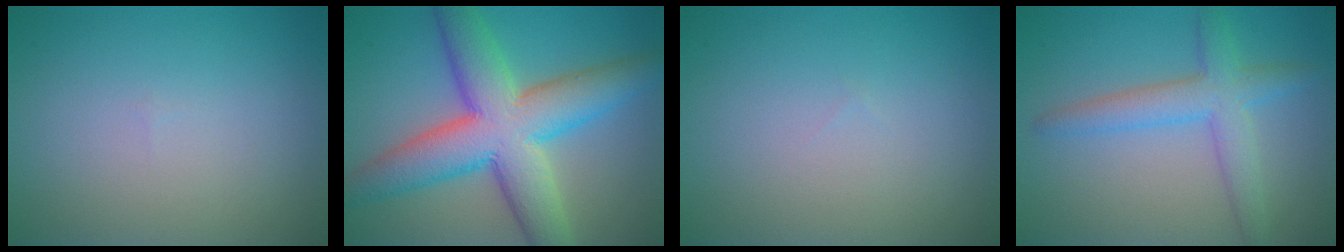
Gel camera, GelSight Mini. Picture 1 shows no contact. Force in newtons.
{"total": 10.6, "press": 10.6, "slide": 0.3}
{"total": 0.0}
{"total": 4.0, "press": 4.0, "slide": 0.3}